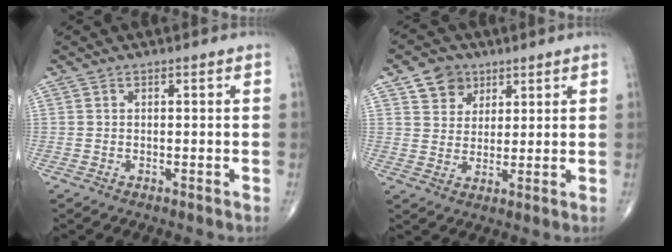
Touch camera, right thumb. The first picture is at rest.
{"total": 6.5, "force": [3.5, 5.1, 1.9], "torque": [-0.006, -0.016, 0.060]}